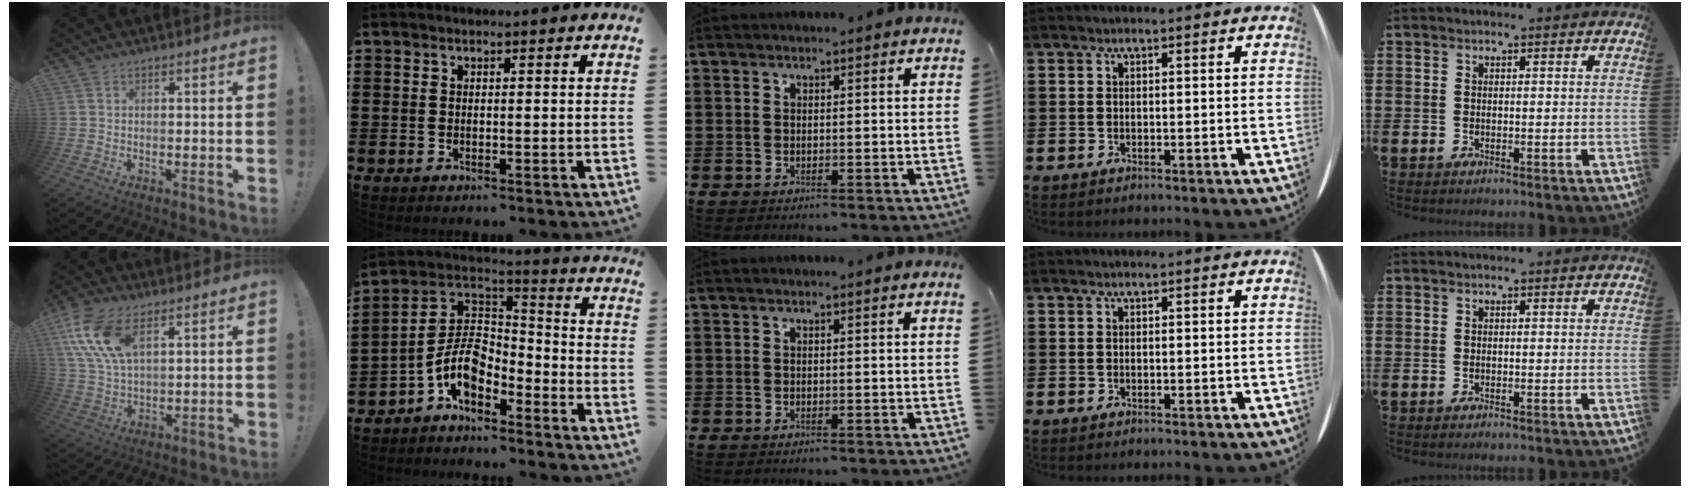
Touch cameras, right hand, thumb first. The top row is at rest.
{"thumb": {"total": 14.5, "force": [6.8, 7.5, 10.4], "torque": [-0.209, -0.017, 0.126]}, "index": {"total": 8.0, "force": [-4.4, 4.2, 5.3], "torque": [-0.132, -0.013, -0.093]}}